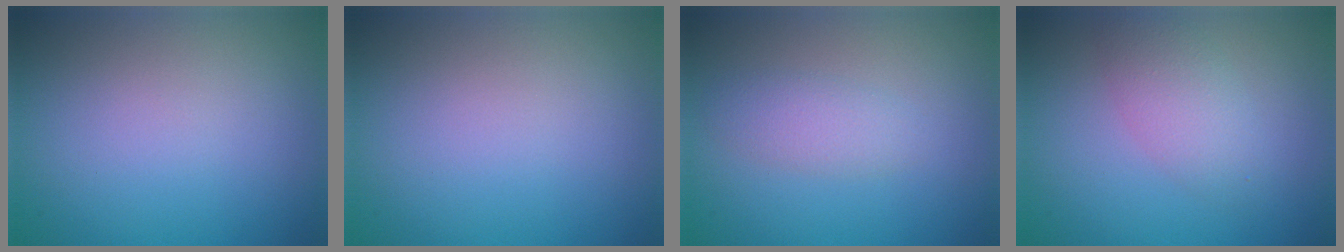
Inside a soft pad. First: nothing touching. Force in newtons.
{"total": 0.0}
{"total": 2.0, "press": 2.0, "slide": 0.1}
{"total": 3.0, "press": 3.0, "slide": 0.1}